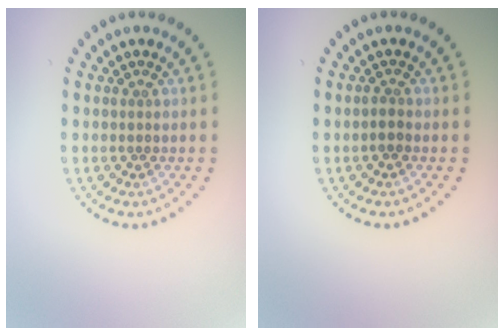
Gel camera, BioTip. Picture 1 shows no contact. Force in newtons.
{"total": 1.1, "press": 0.9, "slide": 0.6}